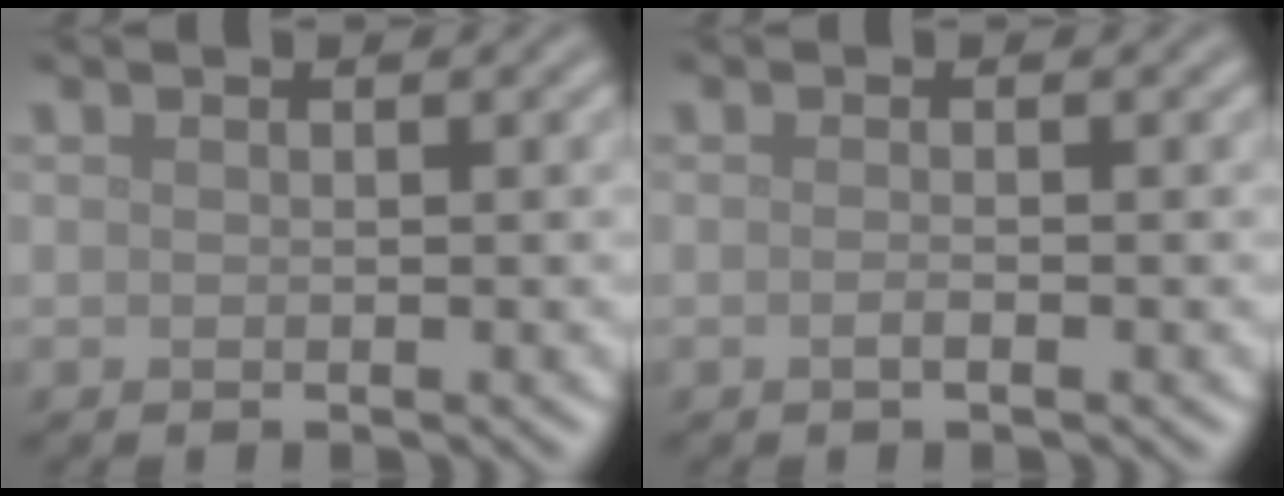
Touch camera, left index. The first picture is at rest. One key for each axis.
{"total": 0.8, "fx": -0.3, "fy": 0.2, "fz": 0.7, "tx": -0.011, "ty": -0.001, "tz": -0.007}